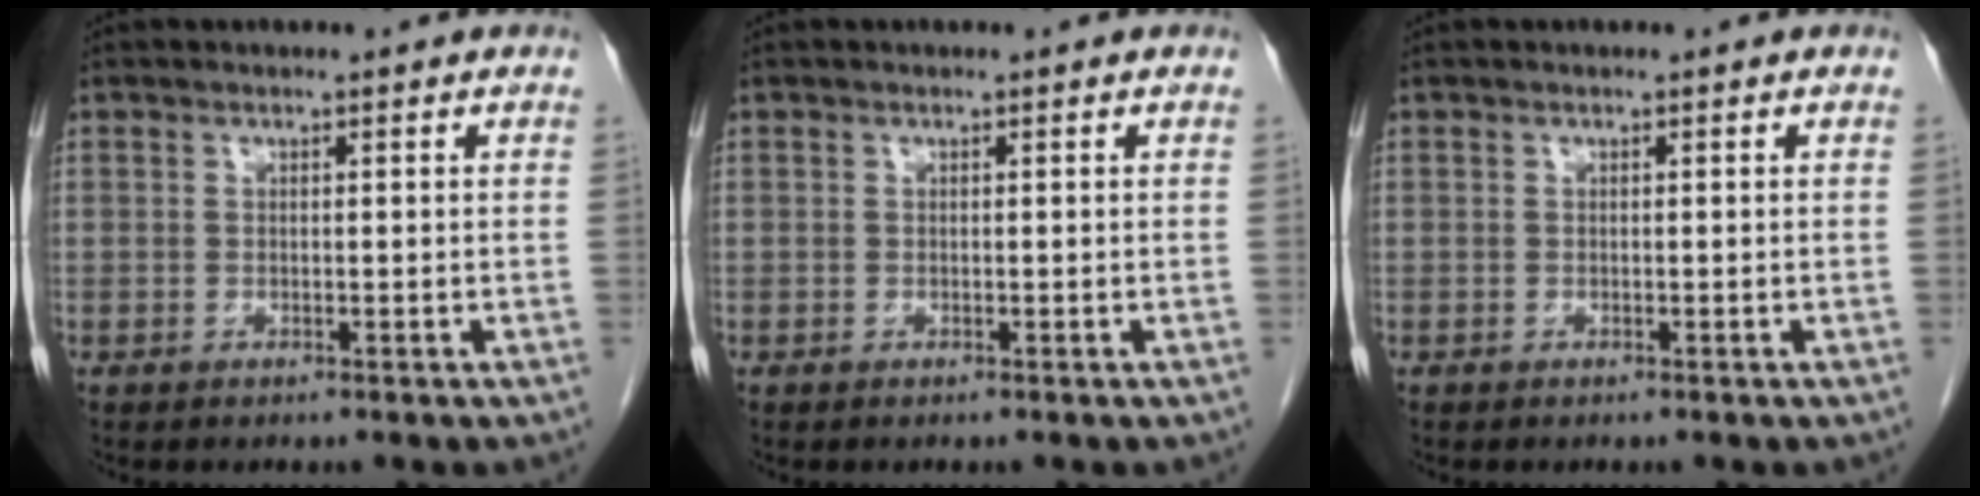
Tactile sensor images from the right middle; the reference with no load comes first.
{"total": 0.0}
{"total": 0.0}